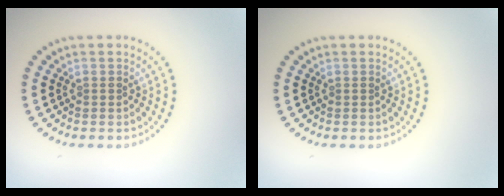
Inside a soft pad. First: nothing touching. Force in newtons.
{"total": 0.0}